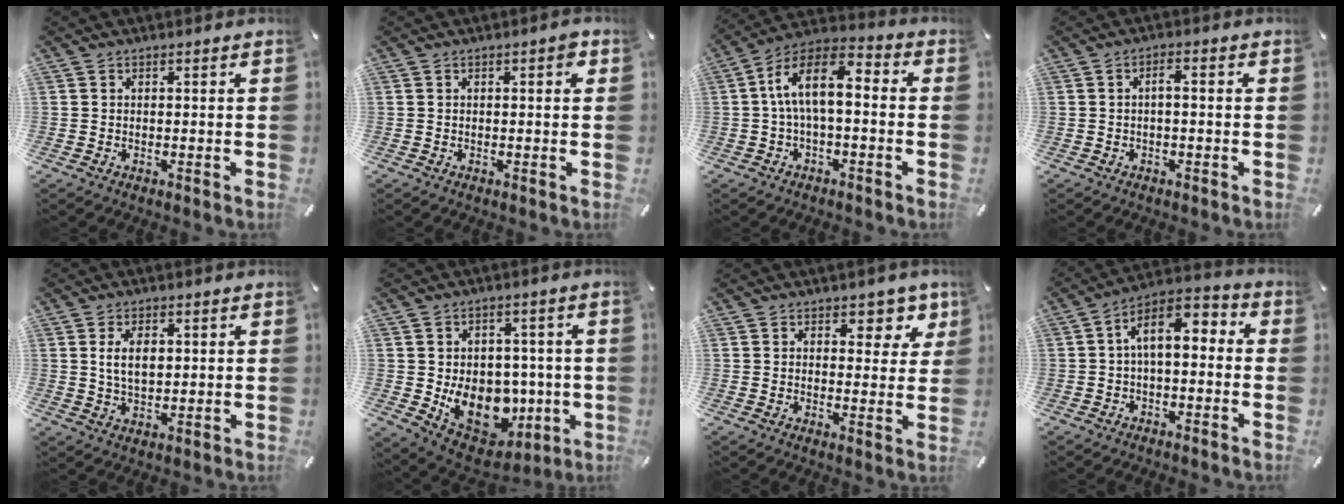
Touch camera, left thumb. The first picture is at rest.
{"total": 1.8, "force": [0.3, 0.7, 1.6], "torque": [-0.024, 0.004, 0.001]}
{"total": 11.1, "force": [-0.5, 5.5, 9.6], "torque": [-0.195, 0.007, -0.010]}
{"total": 2.3, "force": [-0.5, 0.6, 2.2], "torque": [-0.039, 0.008, -0.011]}
{"total": 5.4, "force": [1.4, 3.2, 4.1], "torque": [-0.087, 0.002, 0.019]}
{"total": 14.9, "force": [-2.3, 12.0, 8.4], "torque": [-0.125, -0.012, -0.026]}
{"total": 6.6, "force": [4.1, 4.0, 3.2], "torque": [-0.013, -0.027, 0.063]}
{"total": 7.9, "force": [0.8, 4.2, 6.6], "torque": [-0.117, 0.002, 0.015]}